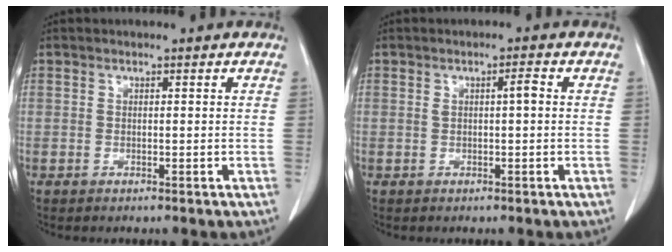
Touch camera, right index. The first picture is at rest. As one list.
[{"total": 1.8, "force": [0.1, 0.2, 1.8], "torque": [-0.029, 0.004, 0.003]}]